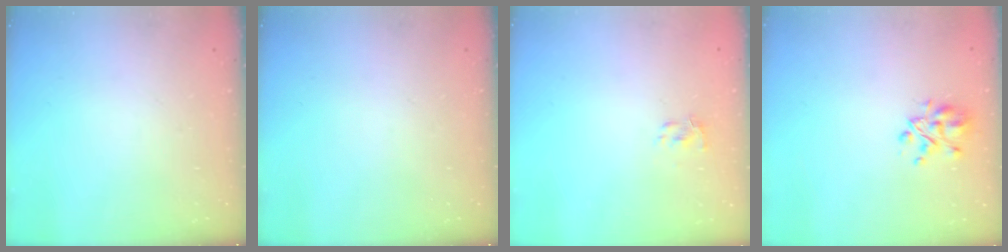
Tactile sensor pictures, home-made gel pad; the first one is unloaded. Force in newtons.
{"total": 0.0}
{"total": 1.4, "press": 1.3, "slide": 0.6}
{"total": 5.6, "press": 5.2, "slide": 1.9}